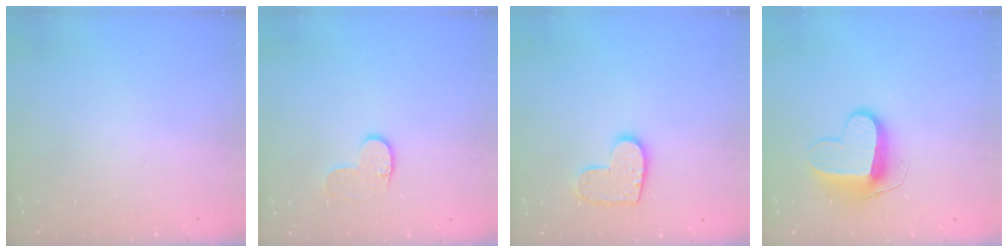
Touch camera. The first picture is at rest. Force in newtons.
{"total": 6.3, "press": 6.3, "slide": 0.3}
{"total": 10.2, "press": 10.1, "slide": 0.5}
{"total": 10.3, "press": 10.2, "slide": 0.5}